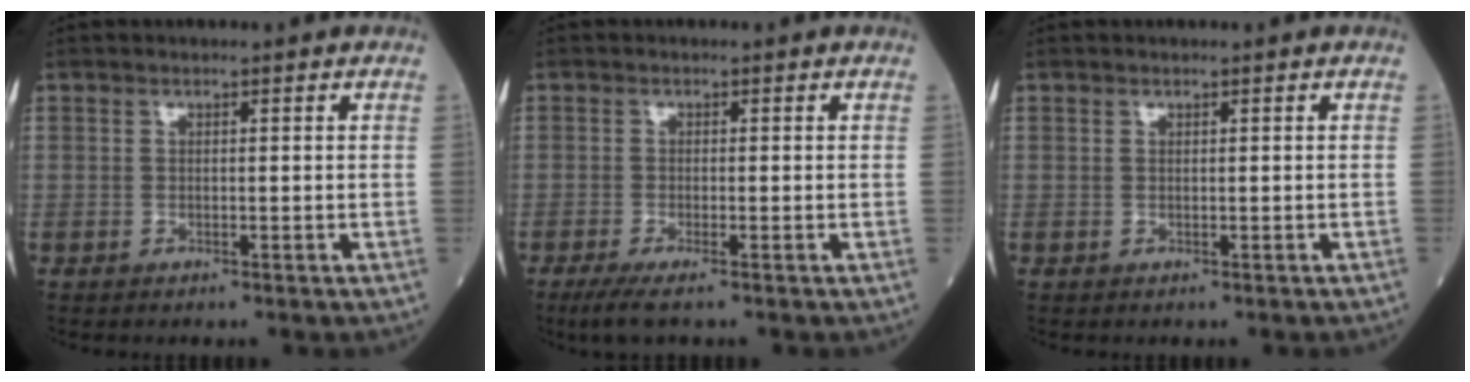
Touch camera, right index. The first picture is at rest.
{"total": 3.4, "force": [-2.2, 0.3, 2.5], "torque": [-0.052, -0.012, -0.043]}
{"total": 0.0}